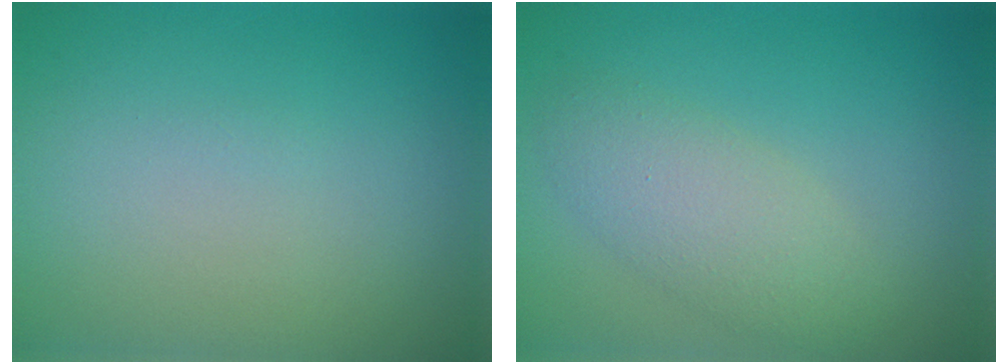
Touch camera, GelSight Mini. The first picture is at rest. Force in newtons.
{"total": 3.5, "press": 3.5, "slide": 0.0}